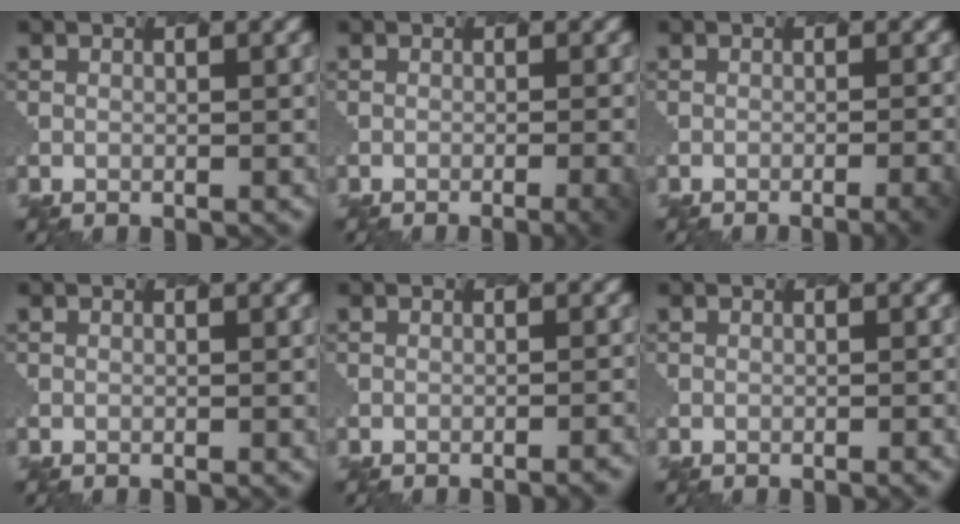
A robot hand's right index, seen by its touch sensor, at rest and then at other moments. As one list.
[{"total": 4.0, "force": [-1.5, 1.3, 3.4], "torque": [-0.031, 0.005, -0.011]}, {"total": 4.1, "force": [-2.0, 1.3, 3.3], "torque": [-0.025, 0.008, -0.020]}, {"total": 0.0}, {"total": 2.0, "force": [-1.5, 0.5, 1.3], "torque": [-0.002, 0.009, -0.016]}, {"total": 0.5, "force": [-0.3, 0.1, 0.4], "torque": [-0.003, 0.002, -0.009]}]